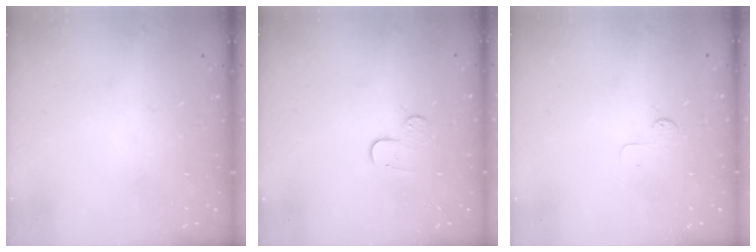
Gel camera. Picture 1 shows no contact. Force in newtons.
{"total": 5.5, "press": 5.5, "slide": 0.6}
{"total": 2.6, "press": 2.6, "slide": 0.3}